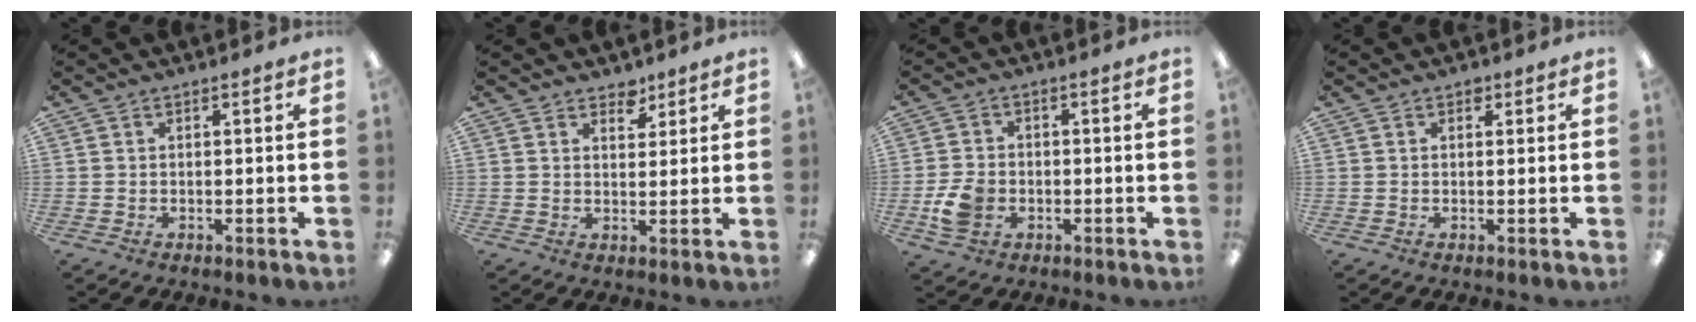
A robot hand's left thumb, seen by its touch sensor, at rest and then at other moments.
{"total": 4.2, "force": [3.3, 2.3, 1.3], "torque": [0.000, -0.021, 0.054]}
{"total": 6.6, "force": [-2.0, 5.0, 3.8], "torque": [-0.071, 0.006, -0.036]}
{"total": 1.4, "force": [0.7, 0.9, 0.8], "torque": [-0.008, -0.002, 0.012]}